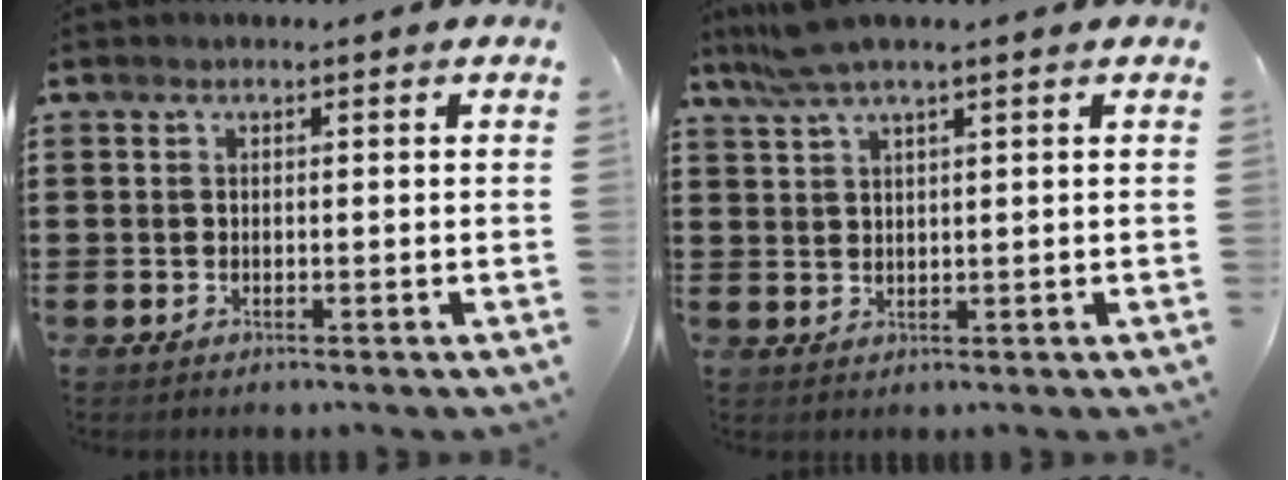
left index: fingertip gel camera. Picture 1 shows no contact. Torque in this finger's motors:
{"motor_torque": [1.15, -0.99, 0.71, 0.21]}